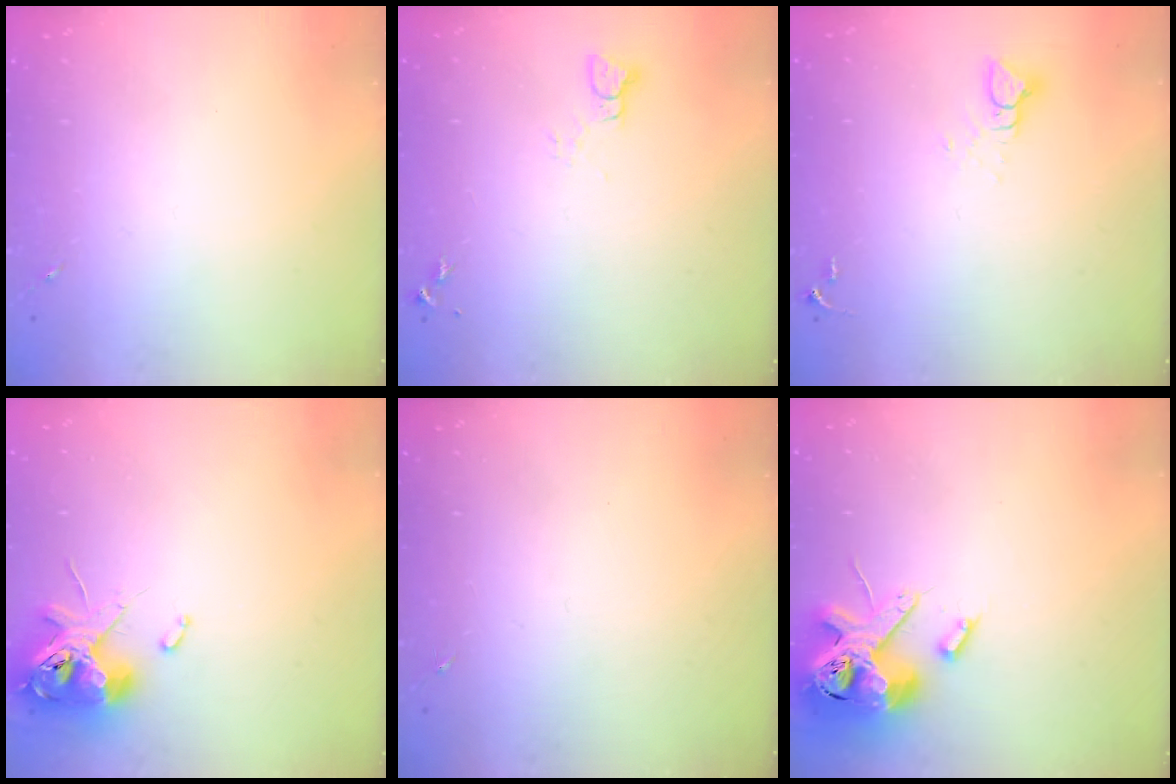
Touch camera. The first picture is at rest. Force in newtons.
{"total": 2.2, "press": 2.2, "slide": 0.2}
{"total": 3.7, "press": 3.7, "slide": 0.1}
{"total": 12.2, "press": 12.0, "slide": 2.0}
{"total": 0.0}
{"total": 15.3, "press": 15.1, "slide": 2.6}